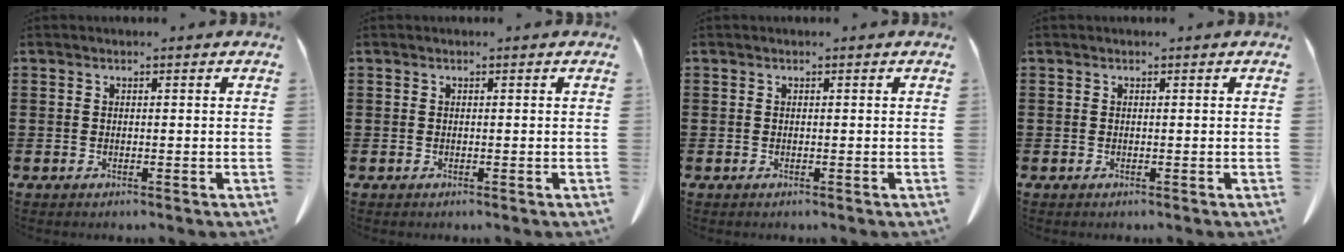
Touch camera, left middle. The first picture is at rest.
{"total": 0.0}
{"total": 0.0}
{"total": 0.0}